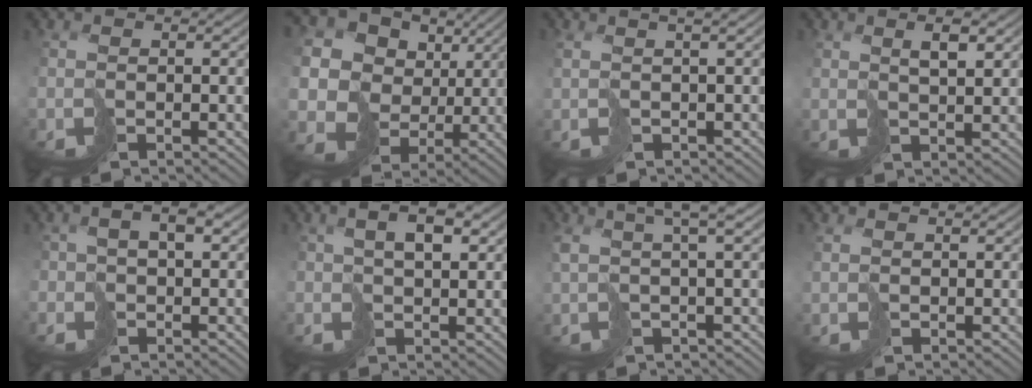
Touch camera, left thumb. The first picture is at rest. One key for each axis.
{"total": 17.1, "fx": 5.5, "fy": 14.3, "fz": 7.6, "tx": -0.232, "ty": 0.028, "tz": 0.121}
{"total": 4.2, "fx": 1.0, "fy": 1.1, "fz": 3.9, "tx": -0.043, "ty": 0.012, "tz": 0.017}
{"total": 3.0, "fx": 2.1, "fy": 0.5, "fz": 2.0, "tx": -0.035, "ty": 0.002, "tz": 0.043}
{"total": 4.0, "fx": -0.1, "fy": 2.8, "fz": 2.9, "tx": -0.061, "ty": 0.005, "tz": -0.006}
{"total": 4.2, "fx": 1.6, "fy": 2.1, "fz": 3.3, "tx": -0.064, "ty": 0.005, "tz": 0.029}
{"total": 5.6, "fx": 1.7, "fy": 1.3, "fz": 5.2, "tx": -0.076, "ty": 0.014, "tz": 0.027}
{"total": 0.7, "fx": 0.5, "fy": 0.4, "fz": -0.2, "tx": 0.003, "ty": 0.001, "tz": 0.014}